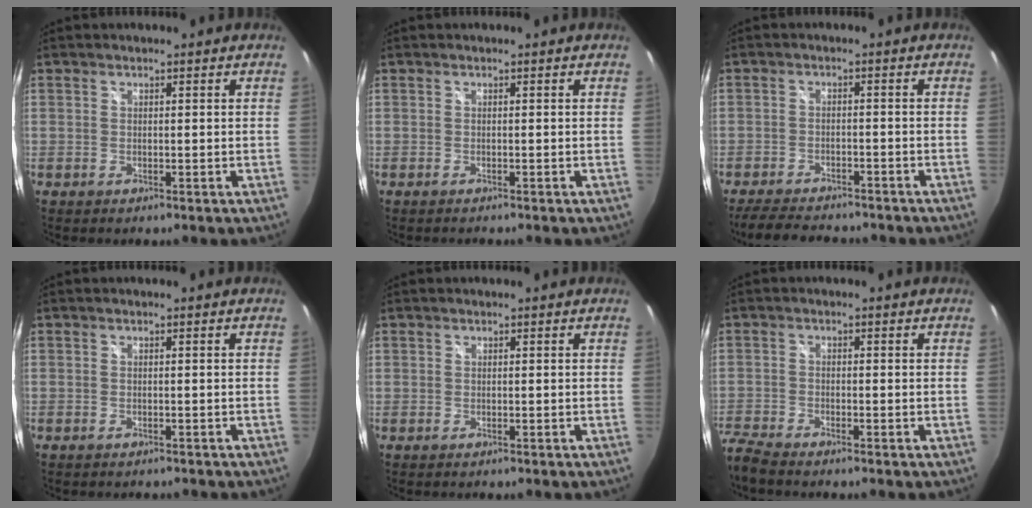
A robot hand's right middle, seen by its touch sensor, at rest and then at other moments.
{"total": 1.3, "force": [-1.2, 0.1, 0.5], "torque": [-0.007, -0.010, -0.017]}
{"total": 8.1, "force": [-7.3, 2.6, 2.6], "torque": [-0.077, 0.005, -0.112]}
{"total": 1.8, "force": [-1.7, 0.6, 0.5], "torque": [-0.014, -0.011, -0.022]}
{"total": 0.0}
{"total": 6.0, "force": [-5.6, 0.8, 1.9], "torque": [-0.067, -0.021, -0.110]}